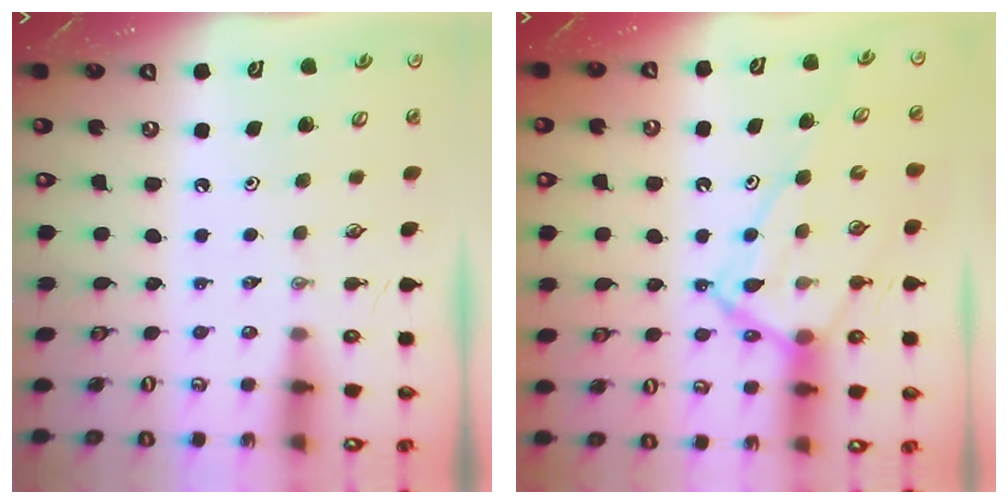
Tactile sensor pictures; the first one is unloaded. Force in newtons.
{"total": 12.4, "press": 12.3, "slide": 1.4}